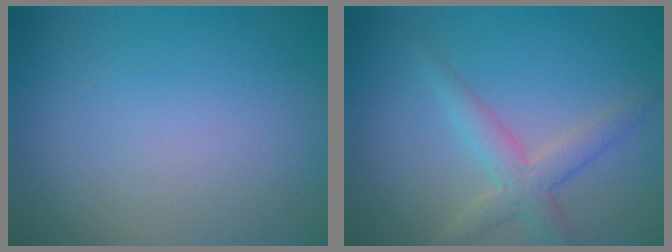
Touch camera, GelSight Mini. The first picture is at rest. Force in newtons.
{"total": 3.0, "press": 3.0, "slide": 0.3}